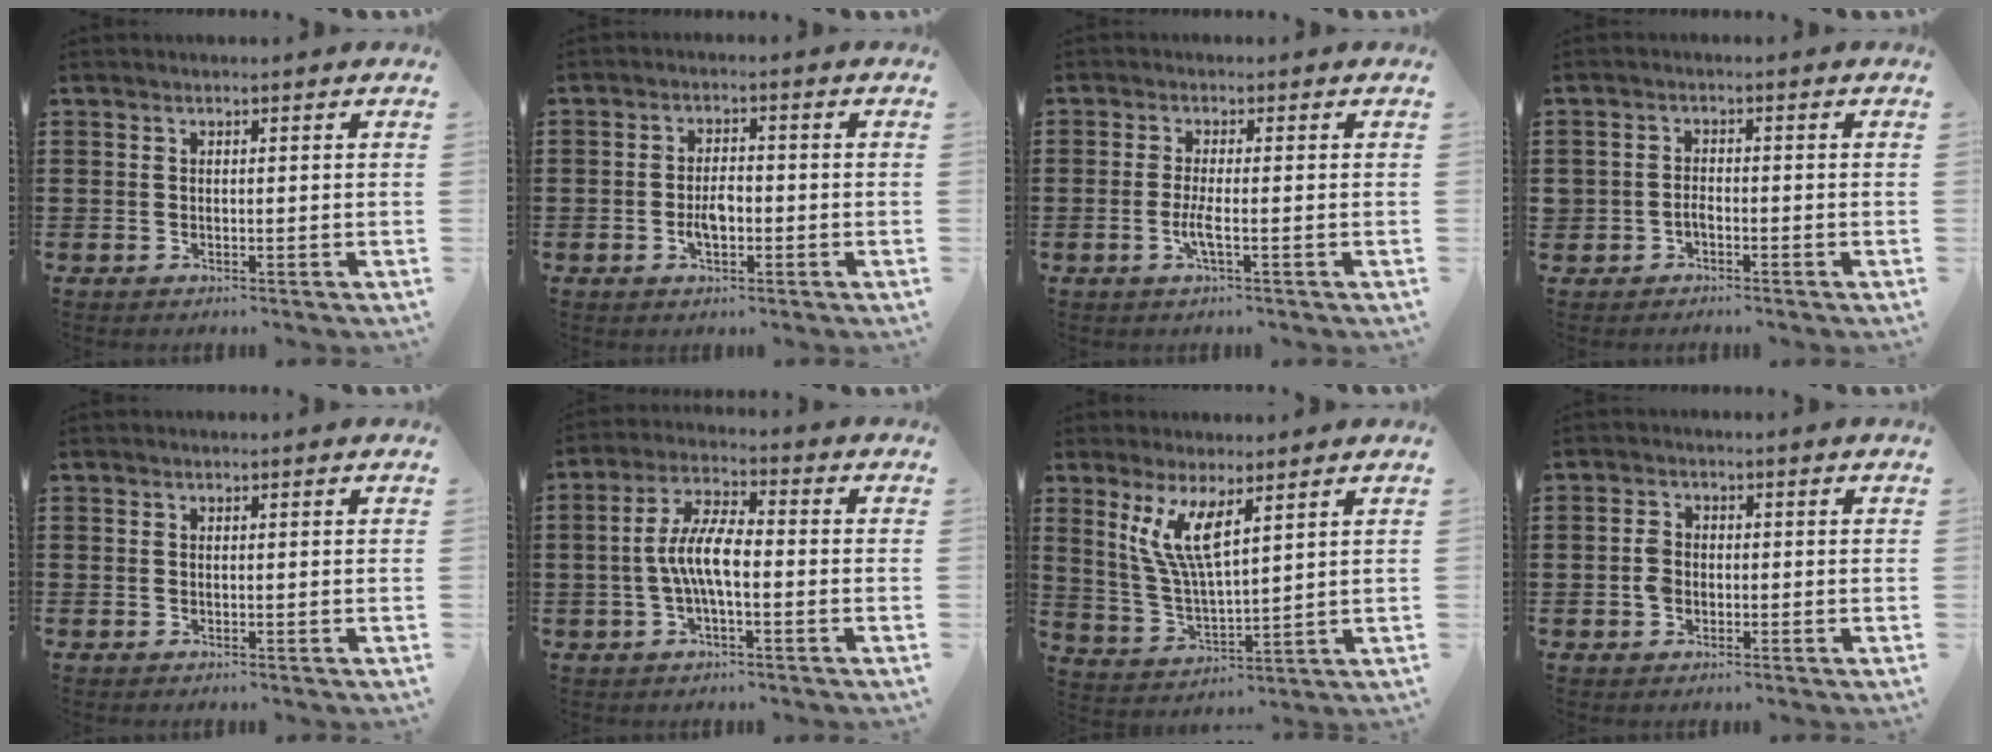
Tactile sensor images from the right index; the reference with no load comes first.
{"total": 3.5, "force": [-1.0, 1.7, 3.0], "torque": [-0.061, 0.004, -0.019]}
{"total": 2.9, "force": [-1.0, 0.1, 2.7], "torque": [-0.062, -0.009, -0.022]}
{"total": 1.7, "force": [-0.9, 1.2, 0.8], "torque": [-0.018, 0.002, -0.019]}
{"total": 0.0}
{"total": 7.5, "force": [-1.1, 2.3, 7.0], "torque": [-0.149, -0.004, -0.026]}
{"total": 7.8, "force": [3.8, 2.1, 6.5], "torque": [-0.151, -0.007, 0.063]}
{"total": 2.6, "force": [-0.6, 2.0, 1.7], "torque": [-0.041, 0.001, -0.014]}